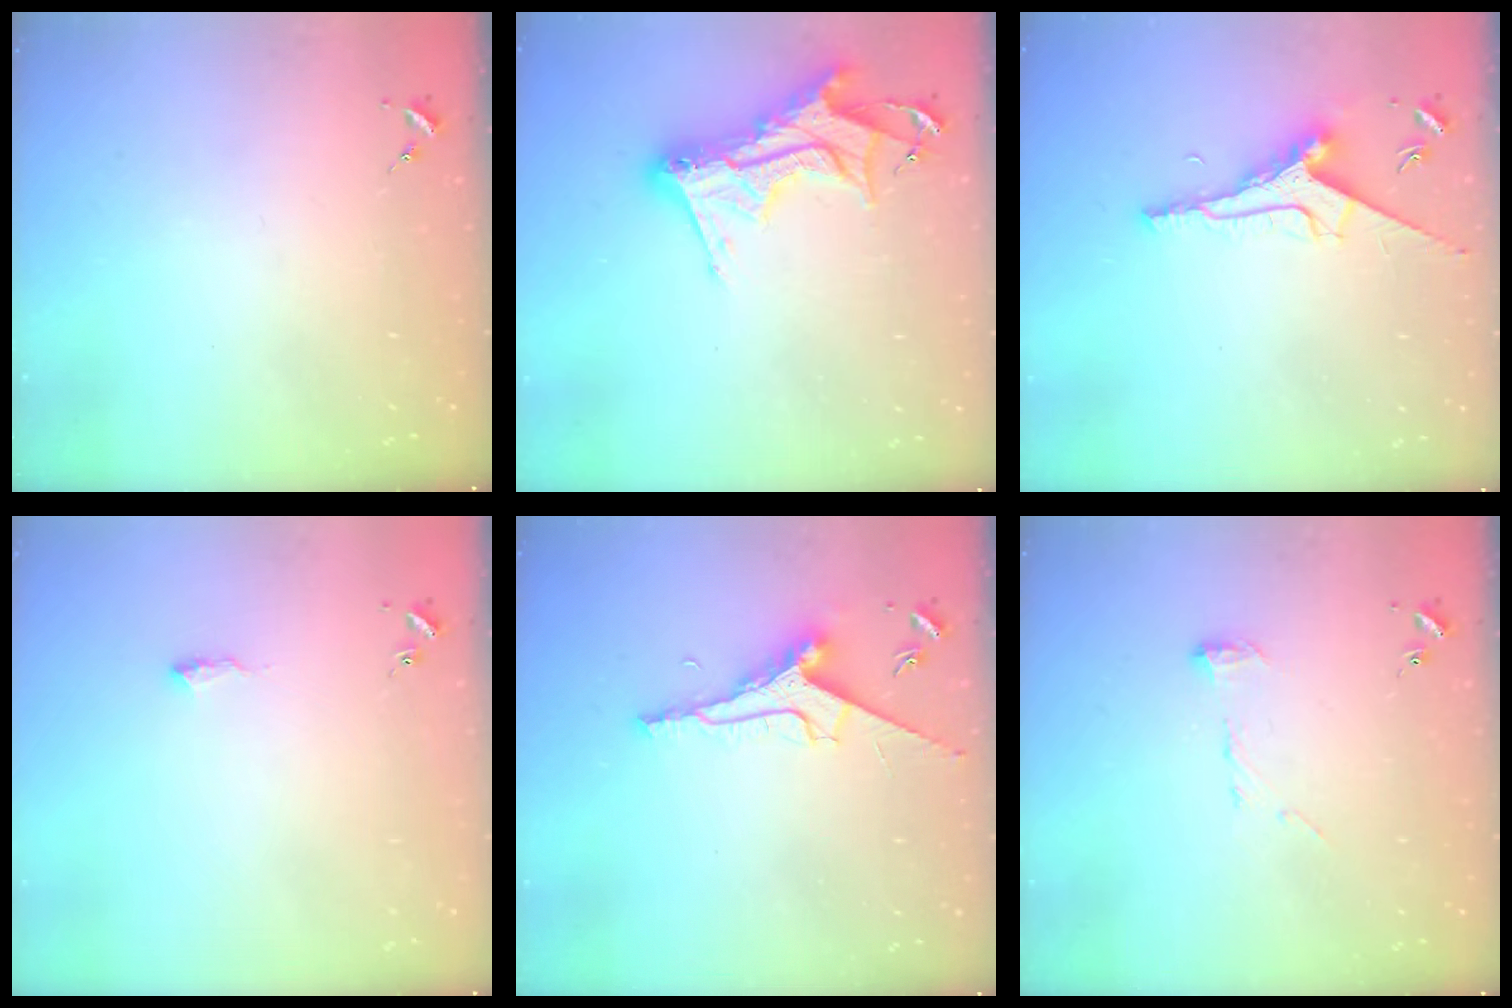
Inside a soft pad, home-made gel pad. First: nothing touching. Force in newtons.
{"total": 15.9, "press": 15.9, "slide": 1.3}
{"total": 9.5, "press": 9.4, "slide": 0.9}
{"total": 6.8, "press": 6.7, "slide": 0.8}
{"total": 9.2, "press": 9.1, "slide": 1.0}
{"total": 7.1, "press": 7.1, "slide": 0.2}